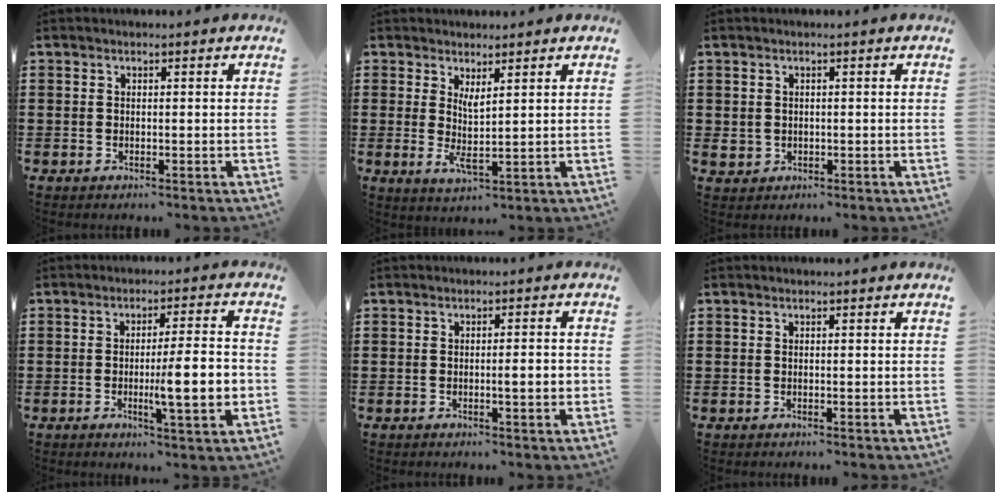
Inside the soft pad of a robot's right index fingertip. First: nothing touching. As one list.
[{"total": 3.1, "force": [1.6, 0.5, 2.6], "torque": [-0.054, -0.009, 0.030]}, {"total": 1.3, "force": [0.1, 1.2, 0.4], "torque": [-0.012, 0.005, 0.001]}, {"total": 8.8, "force": [-1.5, 1.3, 8.6], "torque": [-0.125, -0.010, -0.027]}, {"total": 2.9, "force": [-0.5, 0.3, 2.8], "torque": [-0.048, -0.004, -0.008]}, {"total": 0.0}]